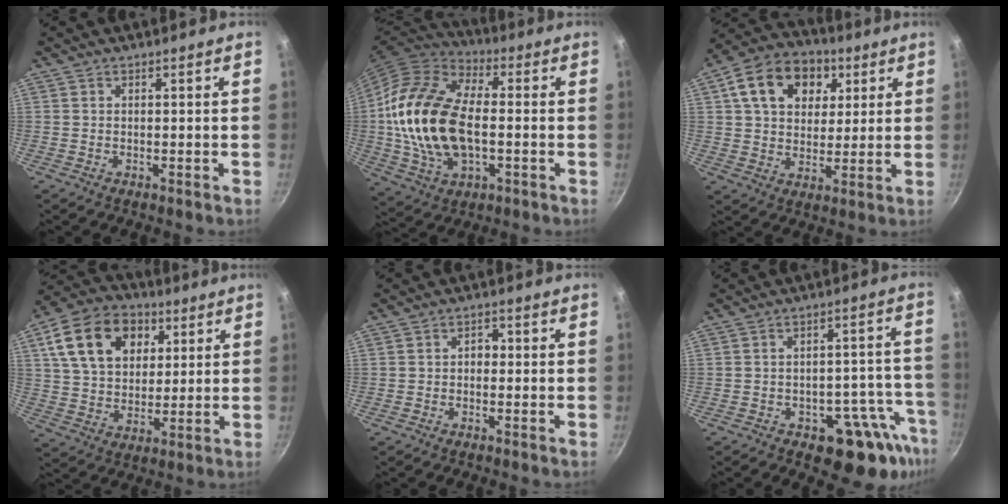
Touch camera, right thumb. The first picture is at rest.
{"total": 22.1, "force": [-0.9, 13.2, 17.7], "torque": [-0.334, 0.022, -0.021]}
{"total": 16.0, "force": [5.8, 11.8, 9.2], "torque": [-0.131, 0.007, 0.087]}
{"total": 18.0, "force": [6.6, 12.8, 10.8], "torque": [-0.168, 0.000, 0.109]}
{"total": 2.1, "force": [-0.3, 1.6, 1.3], "torque": [-0.009, 0.008, -0.009]}
{"total": 13.1, "force": [-6.8, 7.1, 8.7], "torque": [-0.045, 0.054, -0.082]}